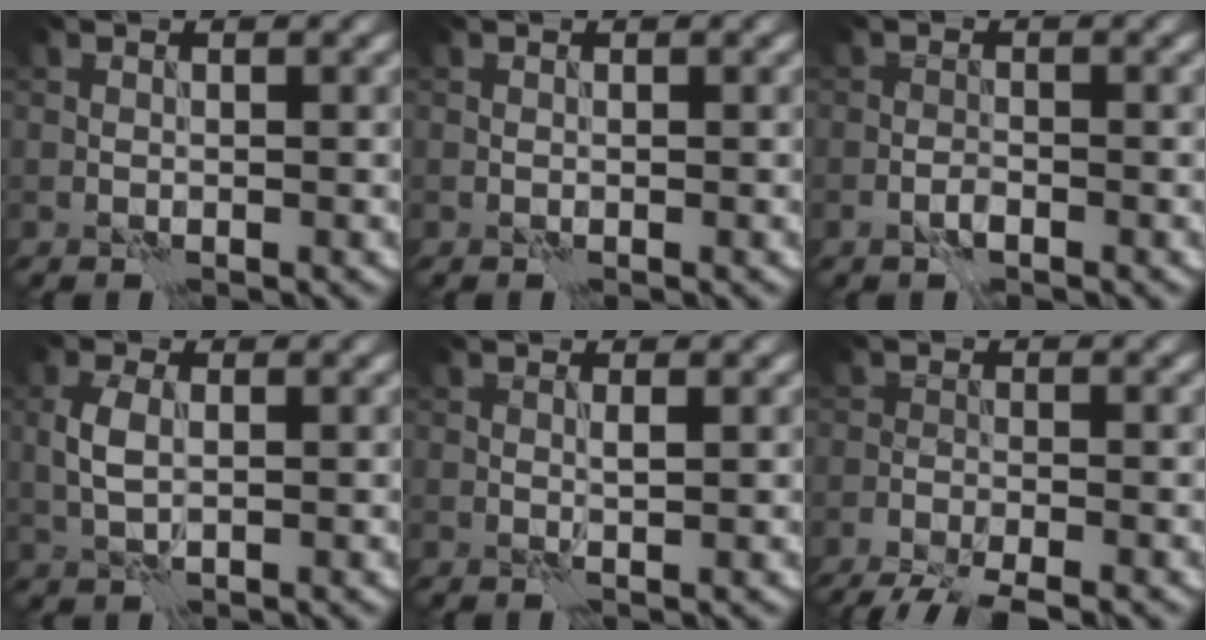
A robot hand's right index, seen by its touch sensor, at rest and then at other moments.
{"total": 0.0}
{"total": 1.2, "force": [-0.8, 0.5, 0.8], "torque": [-0.017, 0.003, -0.017]}
{"total": 2.6, "force": [0.2, 1.4, 2.2], "torque": [-0.054, 0.002, 0.004]}
{"total": 0.7, "force": [0.2, 0.0, 0.7], "torque": [-0.013, 0.000, 0.002]}
{"total": 6.1, "force": [-5.2, 1.2, 2.9], "torque": [-0.052, -0.019, -0.087]}